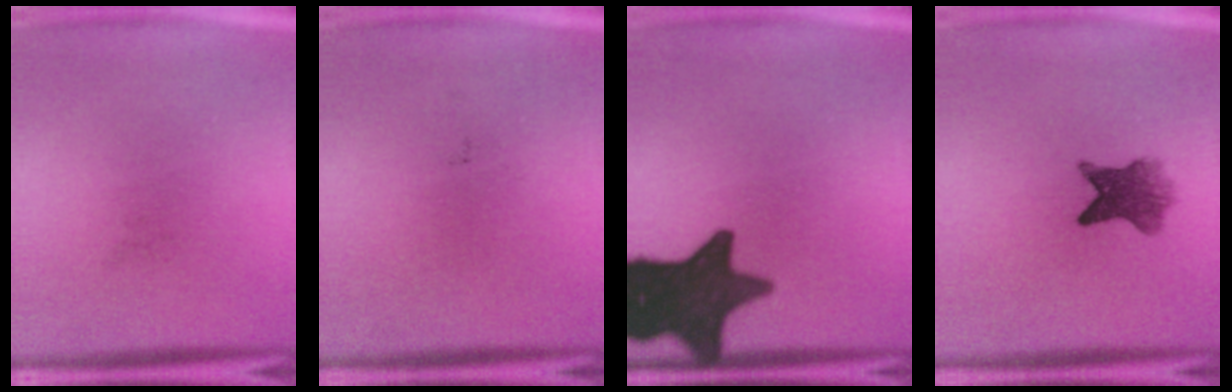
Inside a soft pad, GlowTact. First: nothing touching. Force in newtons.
{"total": 0.0}
{"total": 15.9}
{"total": 6.0}